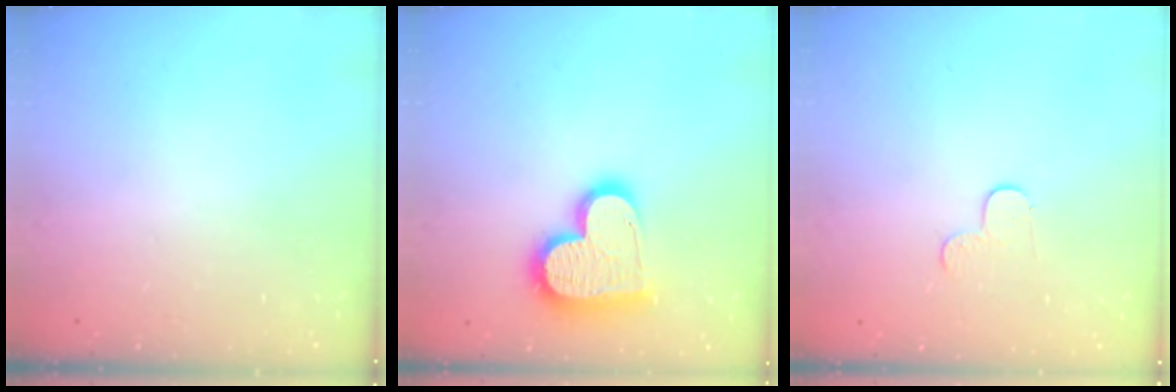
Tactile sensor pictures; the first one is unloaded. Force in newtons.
{"total": 17.4, "press": 17.3, "slide": 1.3}
{"total": 3.7, "press": 3.7, "slide": 0.4}